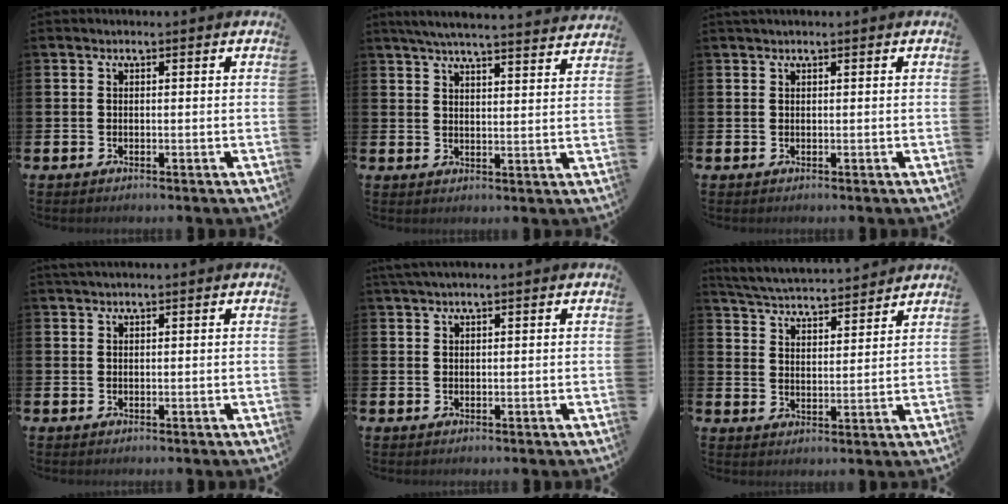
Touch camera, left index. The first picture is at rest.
{"total": 5.6, "force": [5.5, -0.1, 1.4], "torque": [-0.042, -0.028, 0.096]}
{"total": 0.7, "force": [0.6, 0.0, 0.3], "torque": [0.001, -0.001, 0.009]}
{"total": 1.0, "force": [1.0, 0.0, 0.4], "torque": [-0.001, -0.001, 0.016]}
{"total": 1.5, "force": [1.2, -0.1, 0.9], "torque": [-0.019, 0.003, 0.022]}
{"total": 4.8, "force": [4.8, 0.3, 0.3], "torque": [-0.026, -0.038, 0.081]}